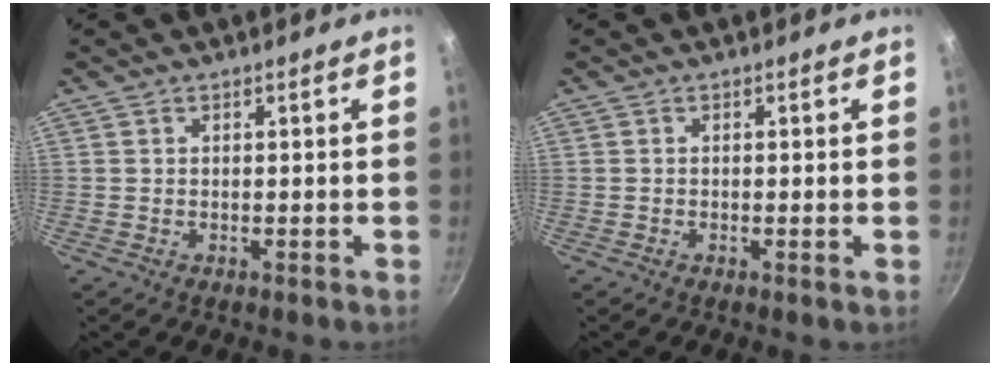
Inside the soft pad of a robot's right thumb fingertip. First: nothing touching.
{"total": 0.0}